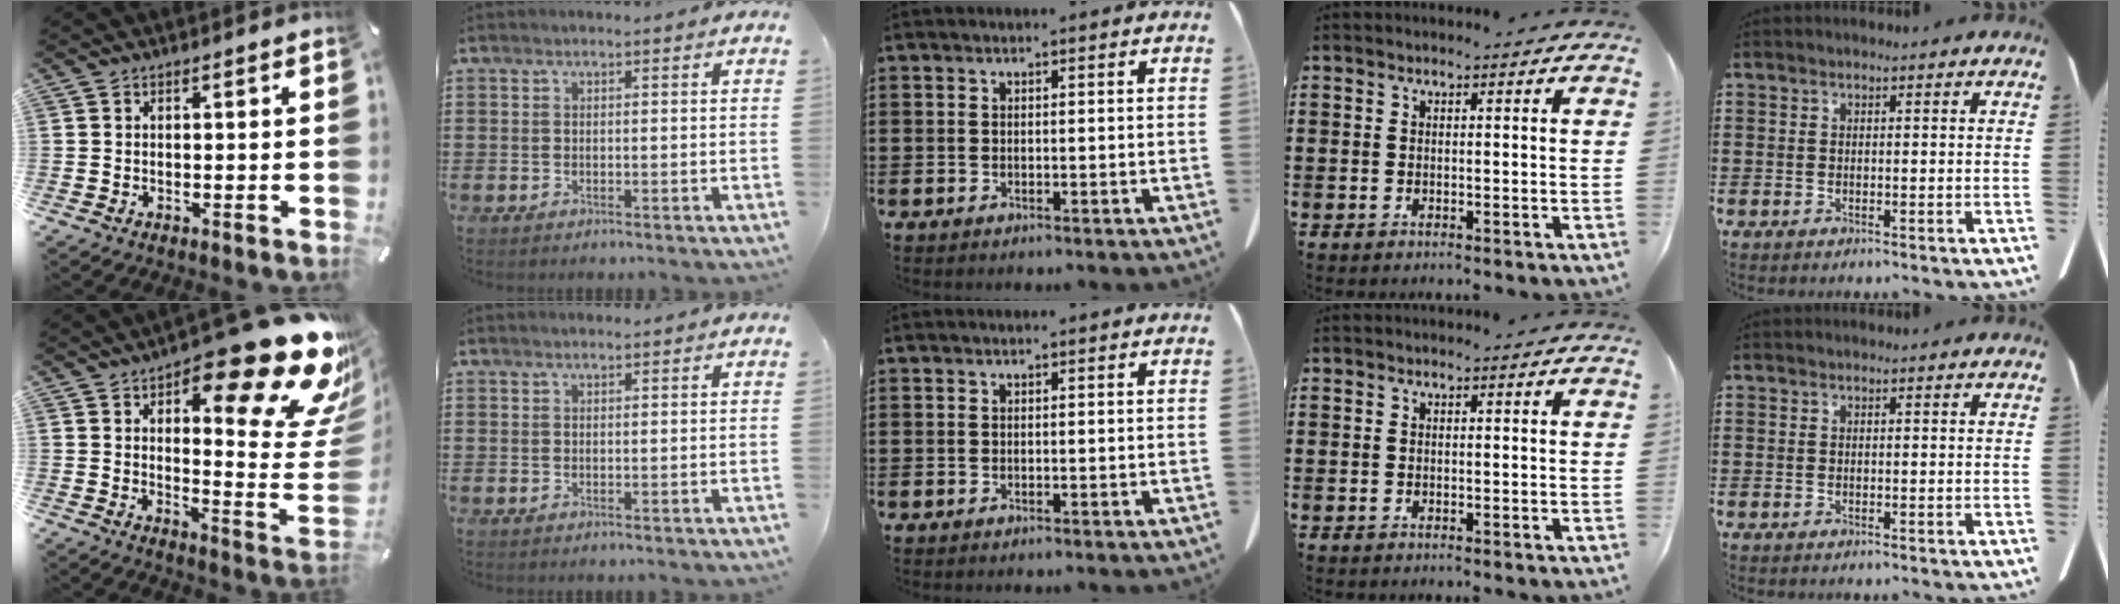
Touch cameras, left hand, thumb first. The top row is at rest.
{"thumb": {"total": 25.7, "force": [15.8, 9.5, 17.9], "torque": [-0.215, -0.117, 0.254]}, "index": {"total": 0.7, "force": [0.7, 0.0, 0.3], "torque": [-0.006, -0.001, 0.013]}}